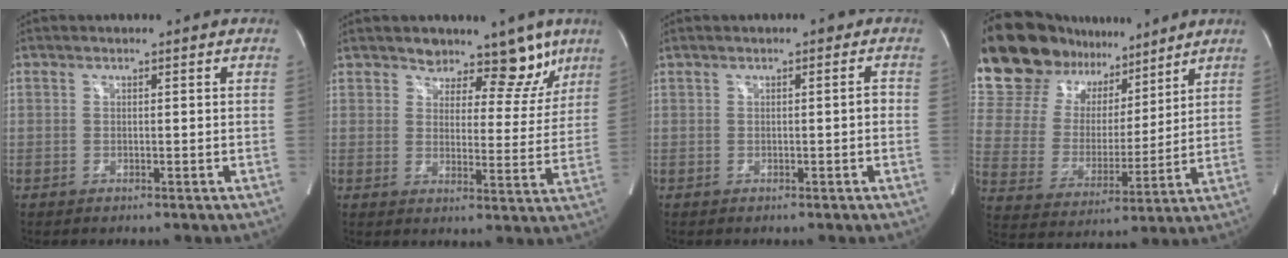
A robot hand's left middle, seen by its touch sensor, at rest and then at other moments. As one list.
[{"total": 9.0, "force": [7.2, 4.6, 2.9], "torque": [-0.007, -0.010, 0.083]}, {"total": 1.3, "force": [0.0, 0.4, 1.2], "torque": [-0.012, 0.004, -0.003]}, {"total": 17.5, "force": [15.2, 7.6, 4.3], "torque": [-0.081, 0.021, 0.271]}]